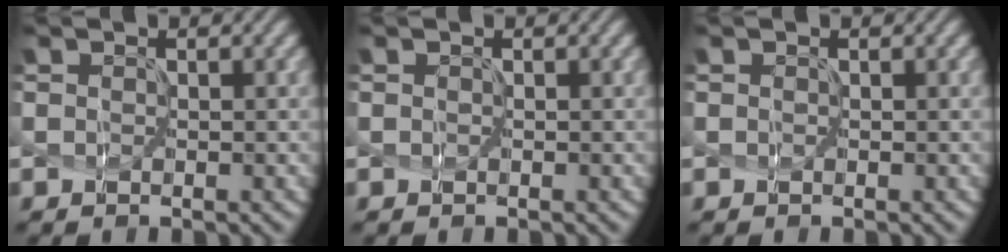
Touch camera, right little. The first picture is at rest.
{"total": 0.0}
{"total": 0.0}